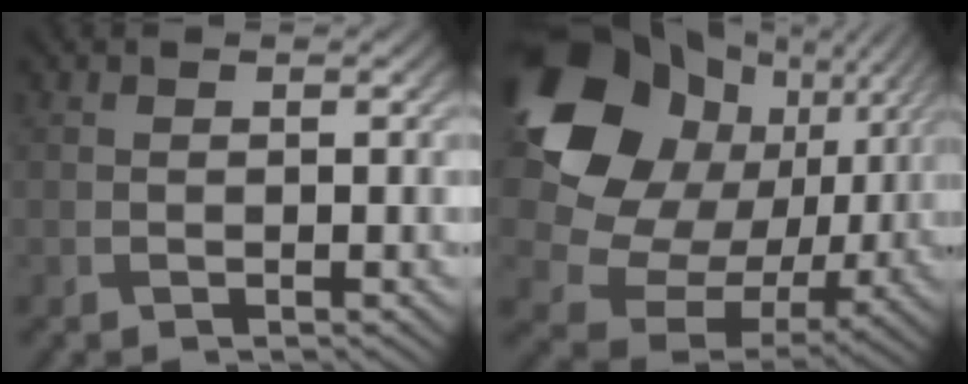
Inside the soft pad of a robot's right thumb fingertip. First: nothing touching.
{"total": 19.2, "force": [4.2, 15.6, 10.4], "torque": [-0.251, -0.019, 0.095]}